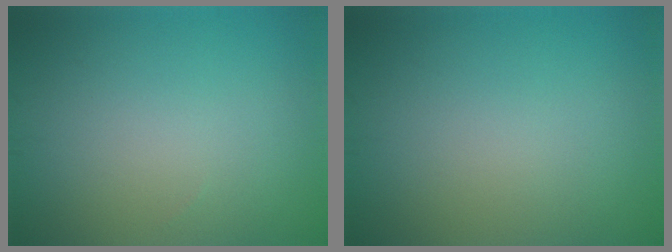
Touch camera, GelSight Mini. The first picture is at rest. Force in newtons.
{"total": 0.0}